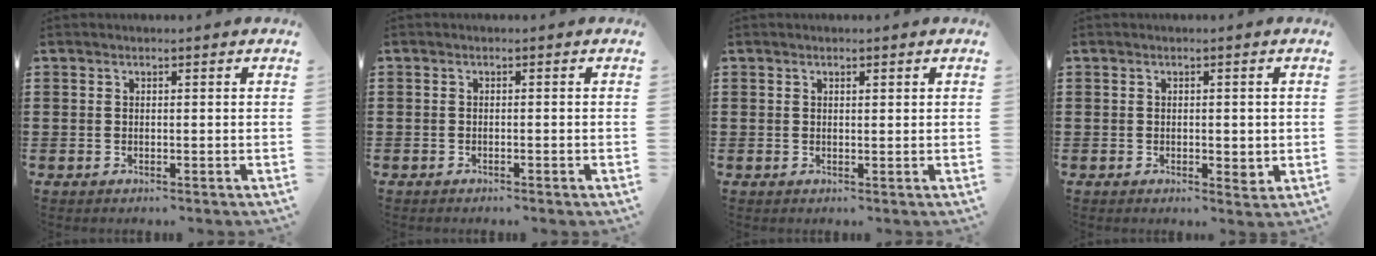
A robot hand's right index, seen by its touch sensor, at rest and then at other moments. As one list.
[{"total": 0.6, "force": [-0.6, 0.0, 0.2], "torque": [-0.005, -0.001, -0.012]}, {"total": 0.6, "force": [0.3, 0.3, 0.4], "torque": [-0.009, 0.003, 0.006]}, {"total": 1.8, "force": [-0.1, 1.1, 1.4], "torque": [-0.019, 0.001, -0.004]}]